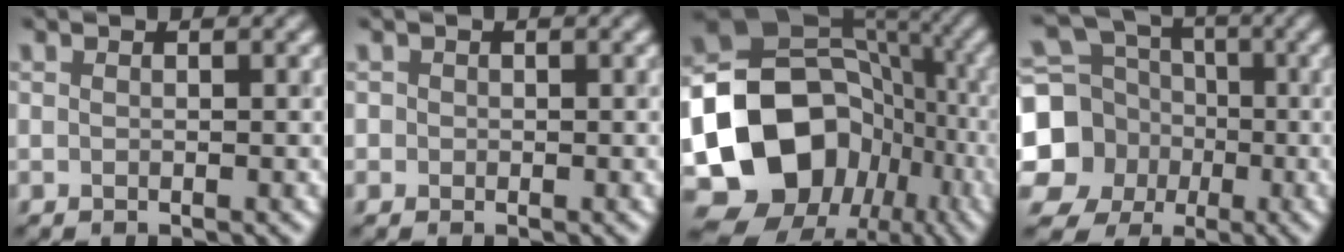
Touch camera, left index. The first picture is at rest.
{"total": 0.7, "force": [0.0, 0.7, 0.1], "torque": [0.007, -0.002, -0.004]}
{"total": 18.4, "force": [-5.9, 15.1, 8.6], "torque": [-0.165, 0.007, -0.111]}
{"total": 12.2, "force": [-2.0, 11.3, 4.2], "torque": [-0.140, -0.017, -0.057]}